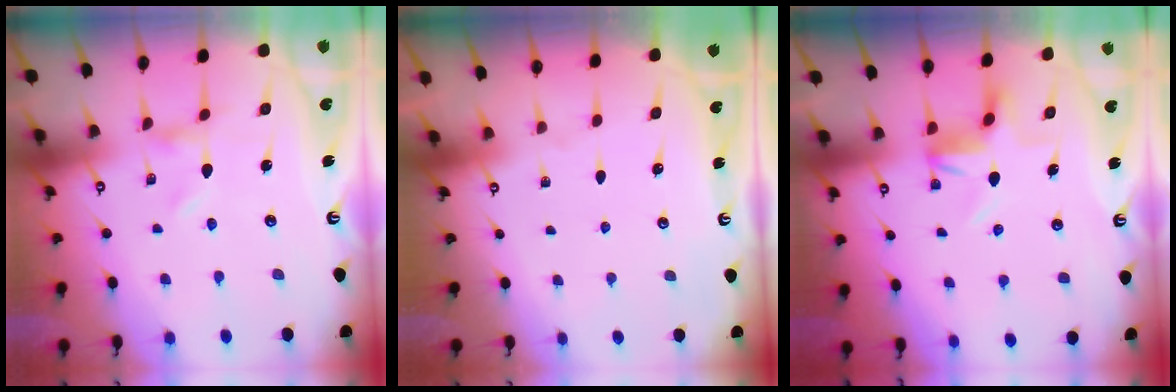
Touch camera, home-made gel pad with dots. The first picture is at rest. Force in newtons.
{"total": 0.0}
{"total": 4.2, "press": 4.2, "slide": 0.3}